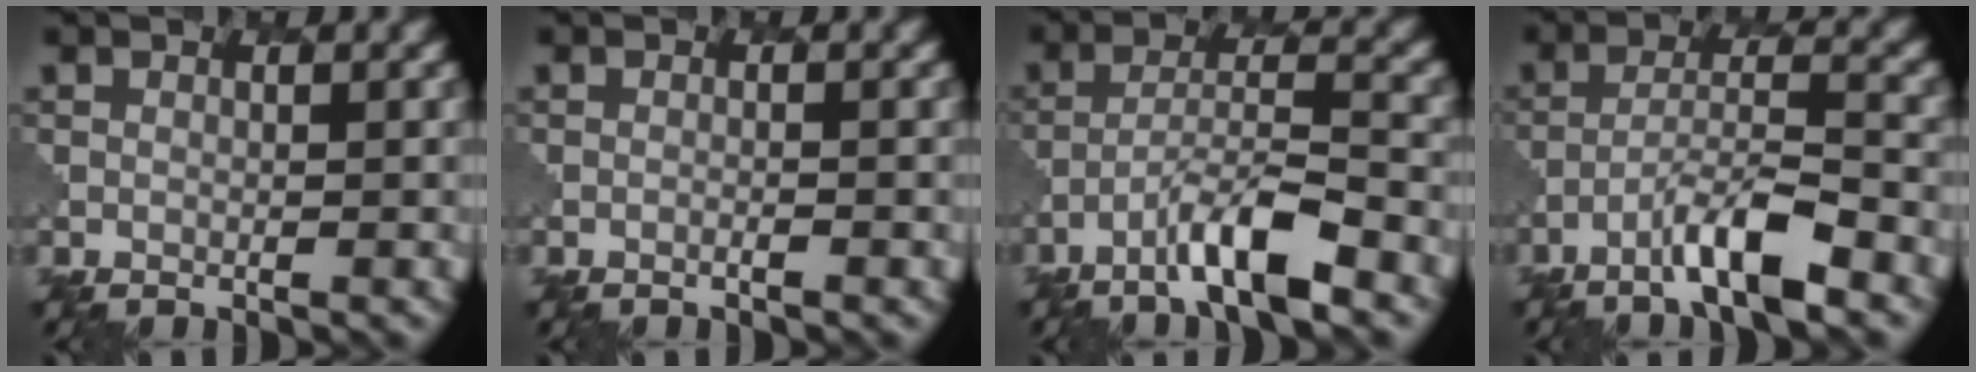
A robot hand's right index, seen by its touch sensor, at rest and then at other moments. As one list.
[{"total": 0.5, "force": [-0.3, 0.1, 0.4], "torque": [-0.002, 0.000, -0.009]}, {"total": 6.0, "force": [-3.8, 1.0, 4.5], "torque": [-0.076, 0.008, -0.066]}, {"total": 5.4, "force": [-3.4, 0.8, 4.1], "torque": [-0.068, 0.008, -0.062]}]